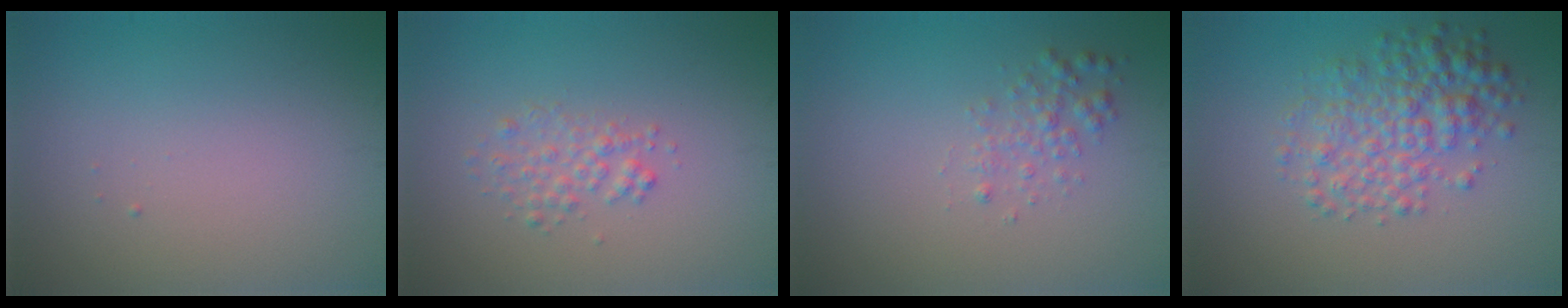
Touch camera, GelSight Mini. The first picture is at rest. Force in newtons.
{"total": 1.7, "press": 1.7, "slide": 0.1}
{"total": 1.7, "press": 1.7, "slide": 0.0}
{"total": 4.8, "press": 4.8, "slide": 0.1}